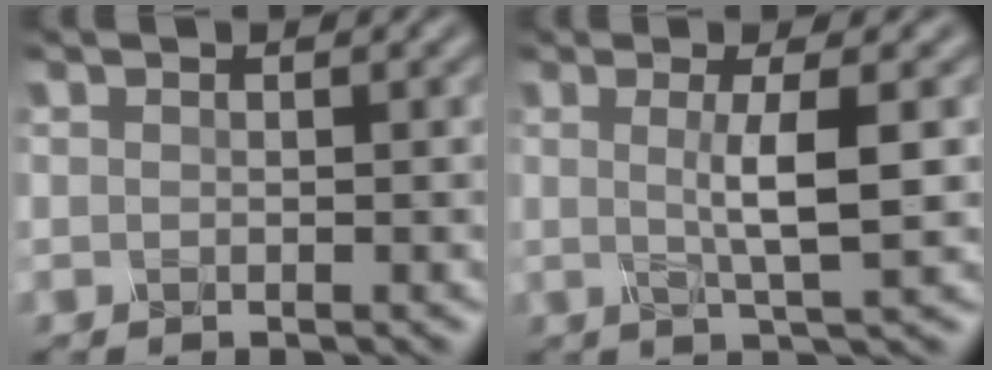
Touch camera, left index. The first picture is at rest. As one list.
[{"total": 4.3, "force": [0.3, 0.8, 4.3], "torque": [-0.068, 0.000, 0.003]}]